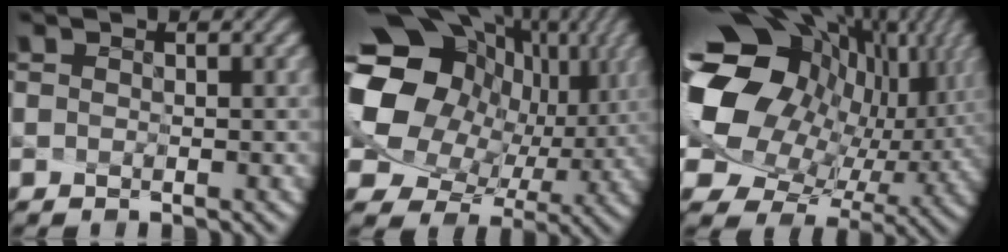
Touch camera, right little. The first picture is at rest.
{"total": 16.3, "force": [2.2, 13.0, 9.7], "torque": [-0.198, -0.026, 0.089]}
{"total": 16.3, "force": [3.3, 11.4, 11.3], "torque": [-0.224, -0.048, 0.129]}